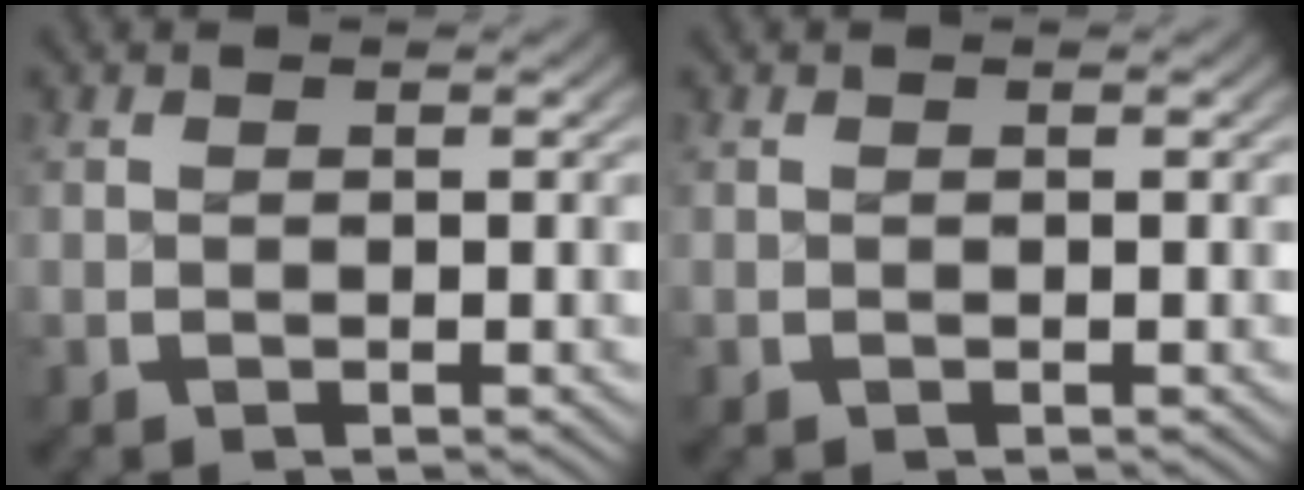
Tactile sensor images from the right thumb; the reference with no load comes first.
{"total": 0.0}